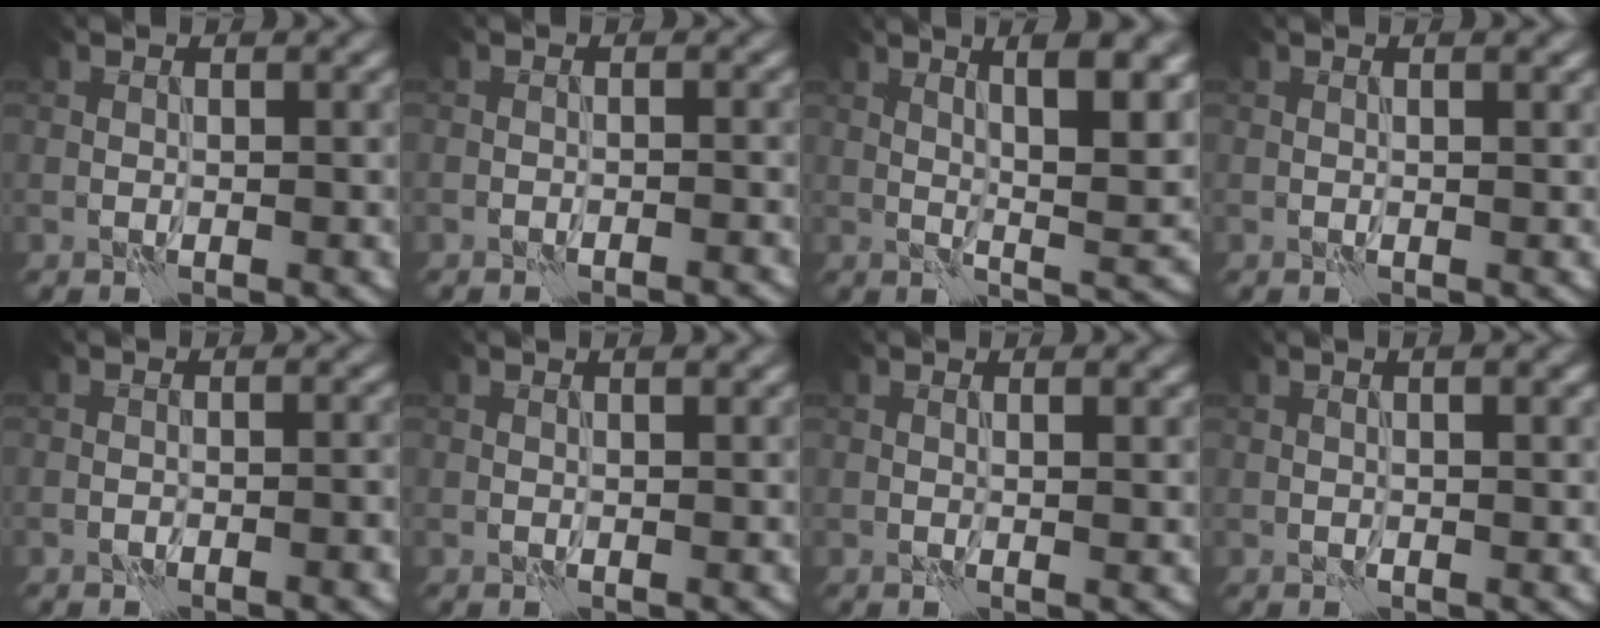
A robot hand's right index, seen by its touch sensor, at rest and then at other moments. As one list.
[{"total": 1.5, "force": [-1.5, 0.2, 0.2], "torque": [0.007, 0.008, -0.024]}, {"total": 9.4, "force": [3.1, 2.6, 8.5], "torque": [-0.099, 0.011, 0.043]}, {"total": 1.1, "force": [0.5, 0.3, 0.9], "torque": [-0.012, -0.003, 0.000]}, {"total": 1.5, "force": [-1.1, 0.3, 1.0], "torque": [-0.011, 0.009, -0.019]}, {"total": 0.7, "force": [0.6, 0.1, 0.5], "torque": [-0.009, -0.001, 0.006]}, {"total": 1.4, "force": [0.7, 0.3, 1.2], "torque": [-0.014, 0.000, 0.008]}, {"total": 2.8, "force": [1.5, 0.9, 2.2], "torque": [-0.020, -0.001, 0.008]}]